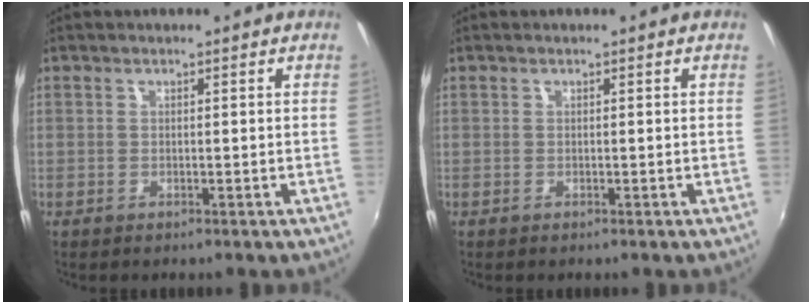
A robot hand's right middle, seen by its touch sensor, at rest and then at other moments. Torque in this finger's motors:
{"motor_torque": [0.00, -0.02, -0.03, 0.00]}